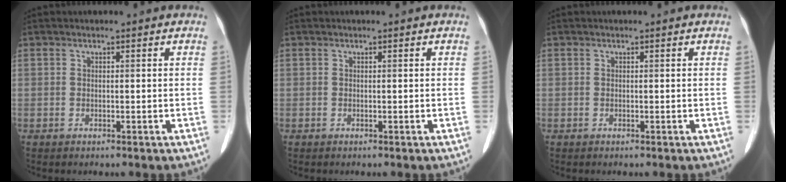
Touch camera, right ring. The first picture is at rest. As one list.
[{"total": 0.0}, {"total": 0.0}]